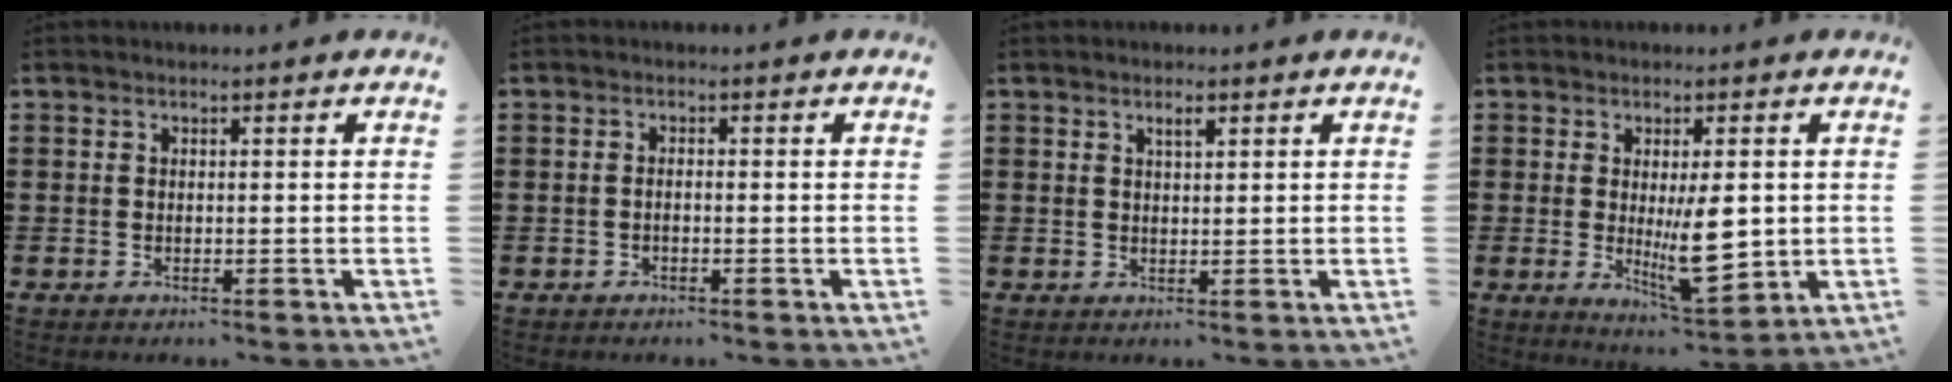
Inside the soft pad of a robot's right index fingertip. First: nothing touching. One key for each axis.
{"total": 0.8, "fx": -0.6, "fy": 0.0, "fz": 0.5, "tx": -0.011, "ty": -0.006, "tz": -0.011}
{"total": 1.4, "fx": 0.8, "fy": 0.4, "fz": 1.1, "tx": -0.022, "ty": 0.004, "tz": 0.013}
{"total": 8.8, "fx": -0.2, "fy": 2.9, "fz": 8.3, "tx": -0.143, "ty": -0.026, "tz": -0.004}